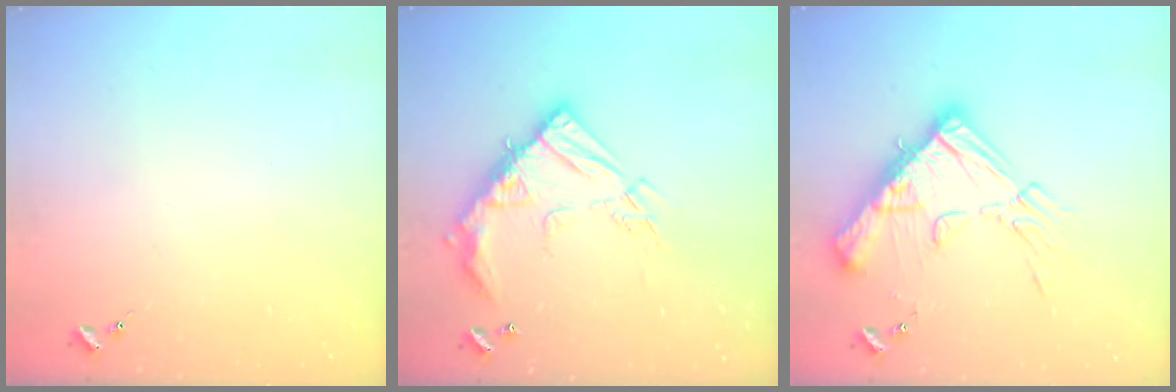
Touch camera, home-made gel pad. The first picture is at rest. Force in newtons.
{"total": 19.4, "press": 19.2, "slide": 2.1}
{"total": 20.5, "press": 20.3, "slide": 2.3}